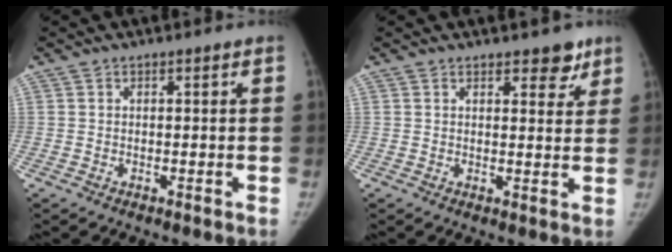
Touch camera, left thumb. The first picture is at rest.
{"total": 4.1, "force": [2.9, 1.9, 2.2], "torque": [-0.003, -0.016, 0.037]}